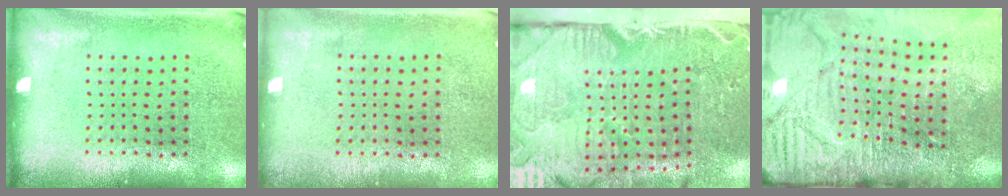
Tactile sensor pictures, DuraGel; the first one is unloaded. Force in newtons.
{"total": 0.0}
{"total": 5.4, "press": 4.4, "slide": 3.1}
{"total": 4.4, "press": 3.8, "slide": 2.2}